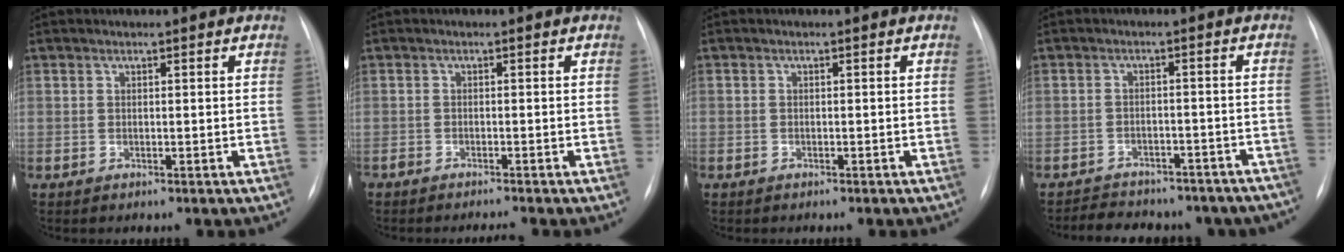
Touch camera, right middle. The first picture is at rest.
{"total": 1.6, "force": [-1.6, -0.2, 0.4], "torque": [-0.008, -0.007, -0.026]}
{"total": 0.7, "force": [-0.5, 0.5, 0.1], "torque": [-0.007, 0.002, -0.007]}
{"total": 18.5, "force": [-16.2, 7.1, 5.5], "torque": [-0.106, 0.014, -0.186]}